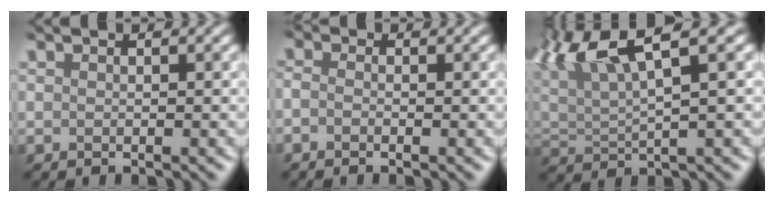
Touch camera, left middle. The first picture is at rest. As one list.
[{"total": 1.4, "force": [-1.4, -0.3, -0.4], "torque": [-0.008, -0.001, -0.007]}, {"total": 7.1, "force": [4.5, 1.0, 5.3], "torque": [-0.125, 0.026, 0.100]}]